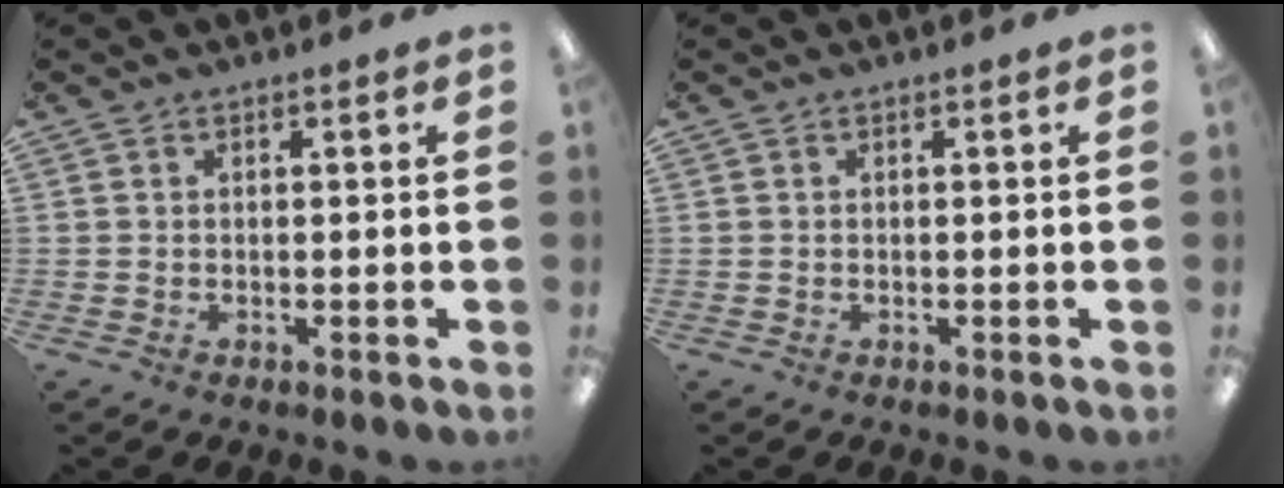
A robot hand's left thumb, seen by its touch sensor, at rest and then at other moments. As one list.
[{"total": 0.0}]